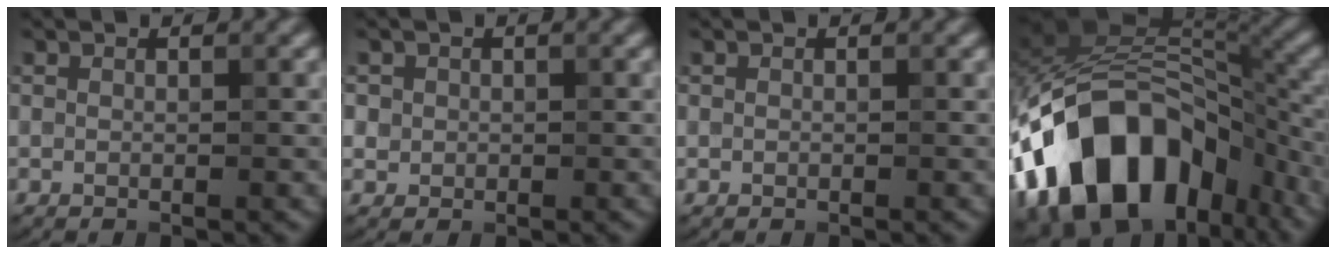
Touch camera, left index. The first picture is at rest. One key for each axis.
{"total": 1.2, "fx": 0.1, "fy": 1.2, "fz": 0.1, "tx": 0.011, "ty": -0.004, "tz": 0.004}
{"total": 0.0}
{"total": 15.9, "fx": -7.4, "fy": 9.9, "fz": 10.0, "tx": -0.168, "ty": 0.014, "tz": -0.137}